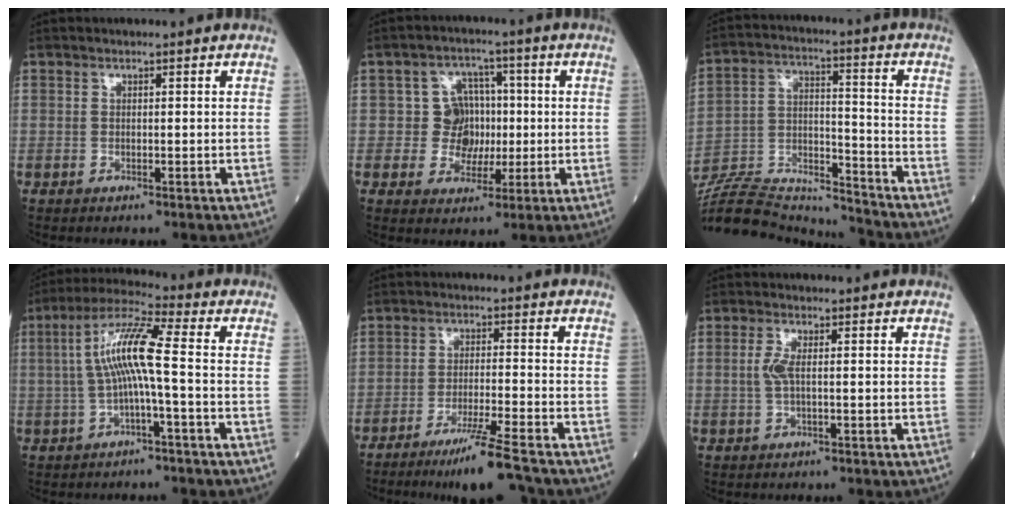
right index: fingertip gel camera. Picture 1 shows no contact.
{"total": 6.3, "force": [0.1, 6.0, 1.8], "torque": [-0.019, 0.024, 0.001]}
{"total": 19.1, "force": [-18.6, 2.3, 3.8], "torque": [-0.088, 0.022, -0.306]}
{"total": 9.2, "force": [-0.3, 0.2, 9.2], "torque": [-0.179, 0.025, -0.011]}
{"total": 8.2, "force": [-6.3, -0.7, 5.2], "torque": [-0.089, -0.024, -0.111]}
{"total": 2.5, "force": [0.0, 0.6, 2.4], "torque": [-0.059, -0.001, -0.001]}